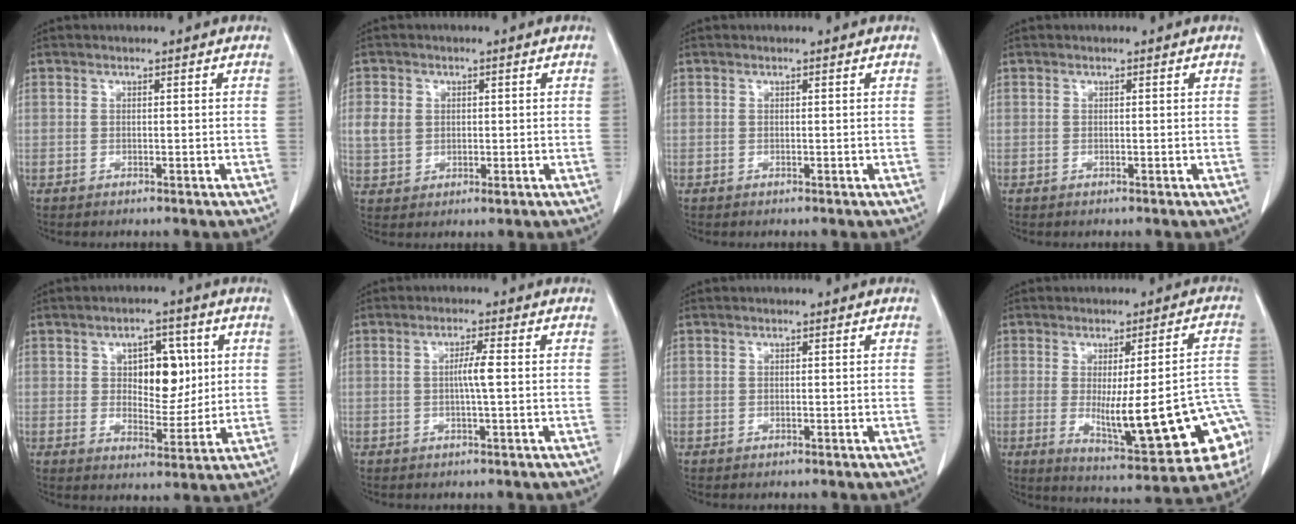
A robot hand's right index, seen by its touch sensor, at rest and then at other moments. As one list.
[{"total": 4.5, "force": [0.6, 3.7, 2.4], "torque": [-0.048, 0.002, 0.017]}, {"total": 0.0}, {"total": 0.0}, {"total": 8.0, "force": [2.2, 4.3, 6.4], "torque": [-0.089, 0.008, 0.040]}, {"total": 2.9, "force": [0.0, -0.2, 2.9], "torque": [-0.053, -0.001, -0.002]}, {"total": 0.0}, {"total": 20.0, "force": [-5.0, 3.4, 19.0], "torque": [-0.186, 0.005, -0.047]}]